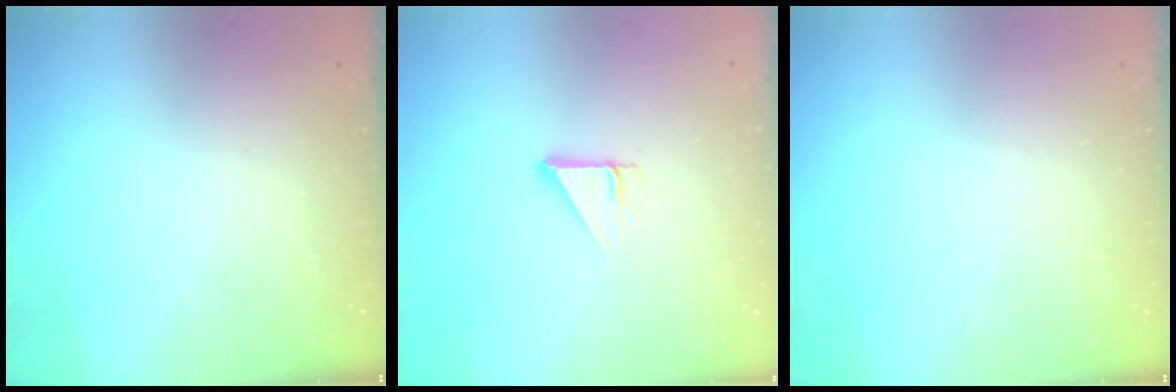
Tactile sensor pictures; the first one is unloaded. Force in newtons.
{"total": 2.5, "press": 2.5, "slide": 0.2}
{"total": 0.0}